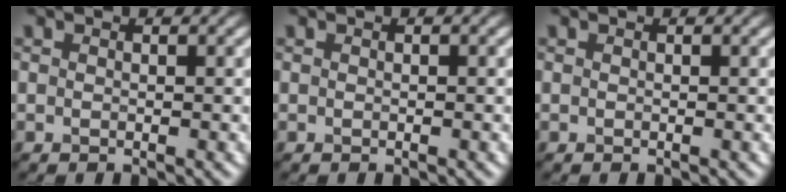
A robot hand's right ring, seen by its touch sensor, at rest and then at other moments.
{"total": 0.0}
{"total": 0.0}